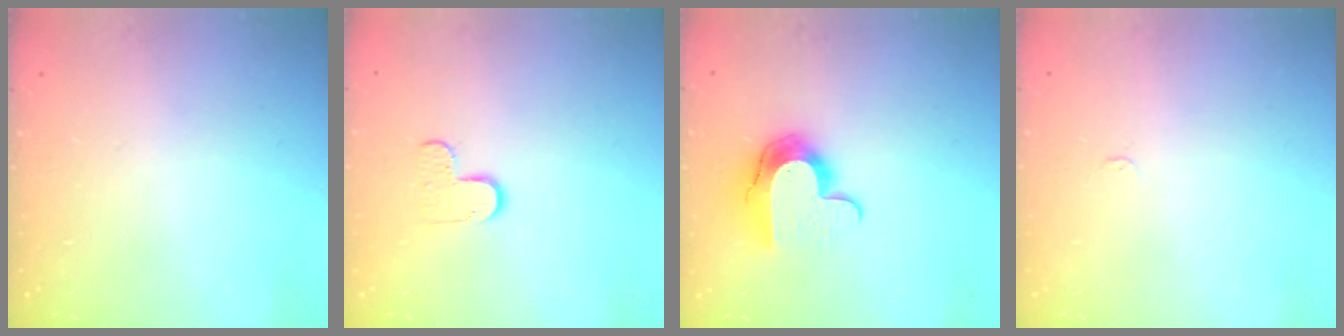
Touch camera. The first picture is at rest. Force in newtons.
{"total": 5.7, "press": 5.7, "slide": 0.4}
{"total": 10.5, "press": 10.5, "slide": 0.8}
{"total": 2.4, "press": 2.4, "slide": 0.3}